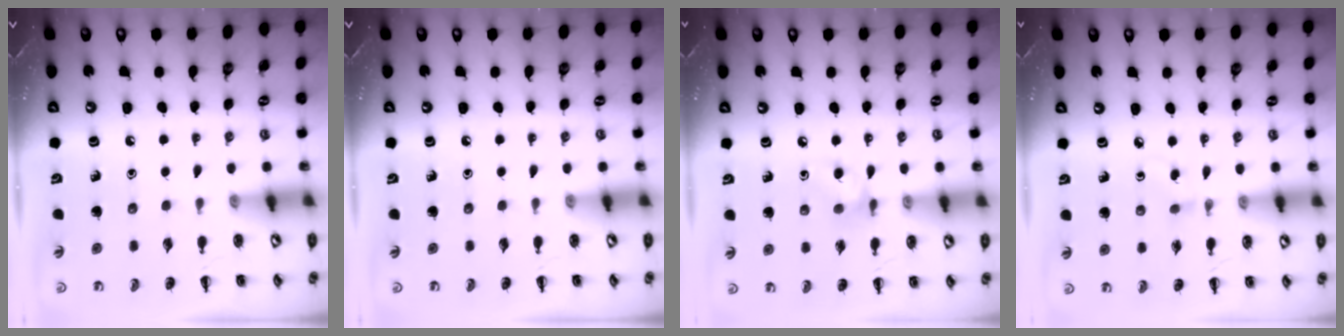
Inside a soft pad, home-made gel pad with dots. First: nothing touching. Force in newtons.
{"total": 0.0}
{"total": 5.8, "press": 5.7, "slide": 0.6}
{"total": 3.0, "press": 2.7, "slide": 1.3}